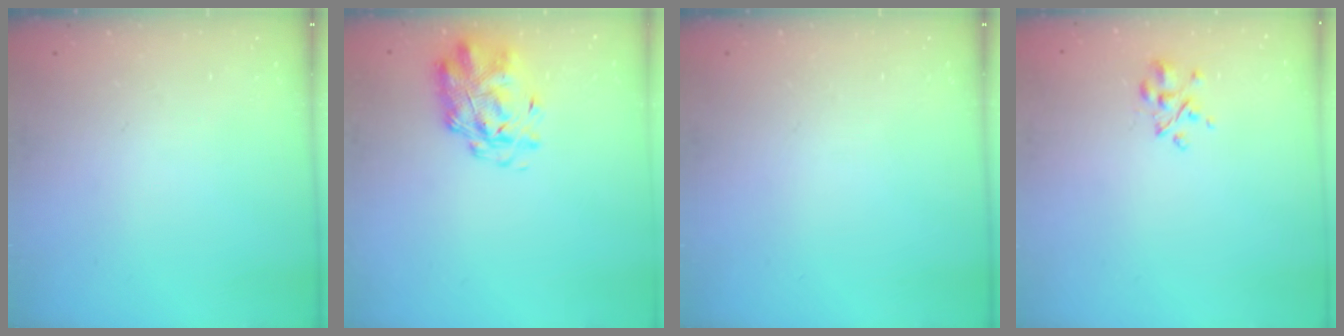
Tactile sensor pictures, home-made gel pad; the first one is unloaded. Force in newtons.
{"total": 2.9, "press": 2.8, "slide": 0.7}
{"total": 0.0}
{"total": 3.6, "press": 3.3, "slide": 1.3}